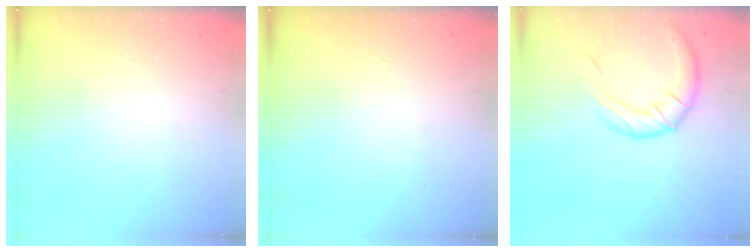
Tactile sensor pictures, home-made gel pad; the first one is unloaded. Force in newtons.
{"total": 0.0}
{"total": 14.2, "press": 14.1, "slide": 1.6}